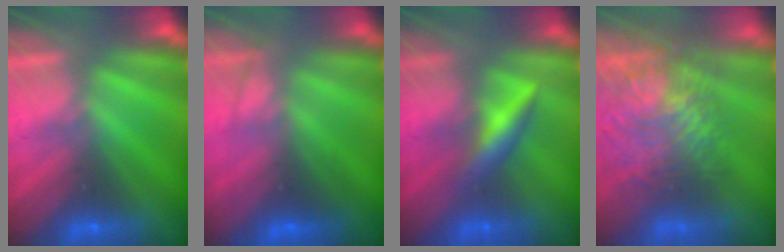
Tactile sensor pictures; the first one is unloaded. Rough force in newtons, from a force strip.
{"total": 3.5}
{"total": 2.5}
{"total": 10.8}